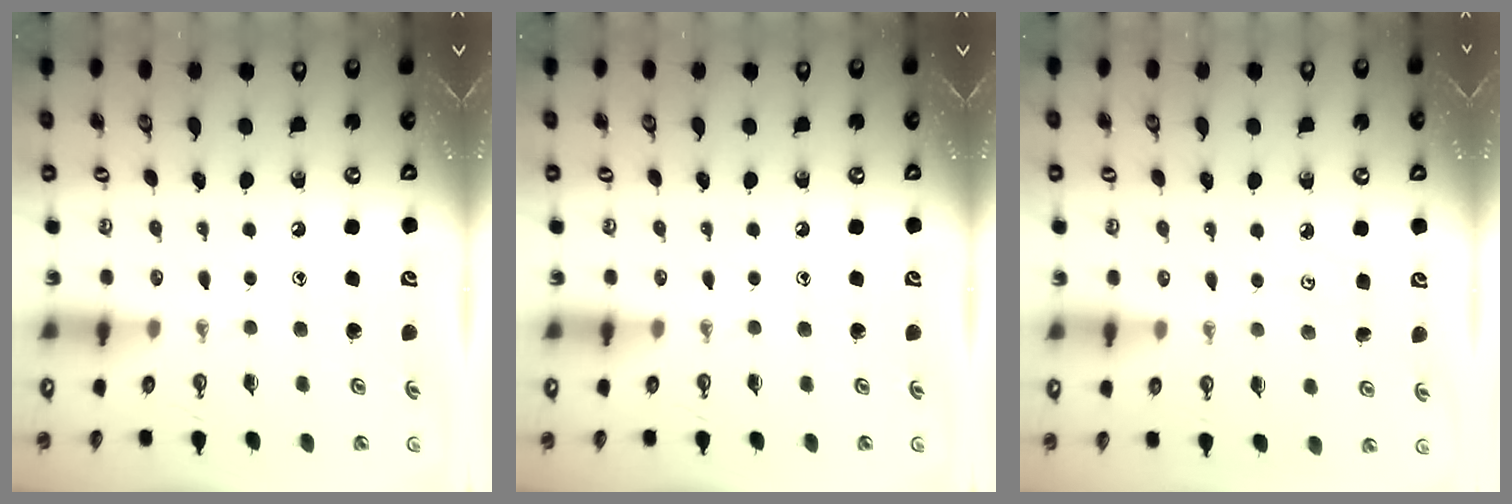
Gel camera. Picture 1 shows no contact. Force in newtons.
{"total": 0.0}
{"total": 4.3, "press": 4.3, "slide": 0.7}